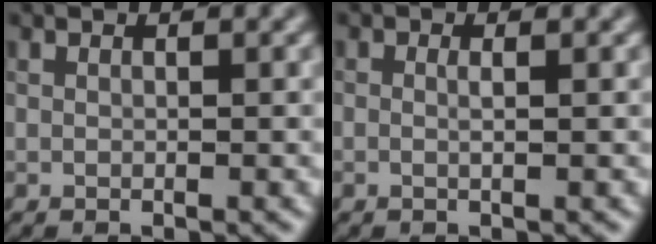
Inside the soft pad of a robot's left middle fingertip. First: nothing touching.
{"total": 1.0, "force": [-0.9, -0.4, -0.2], "torque": [0.004, -0.014, -0.015]}